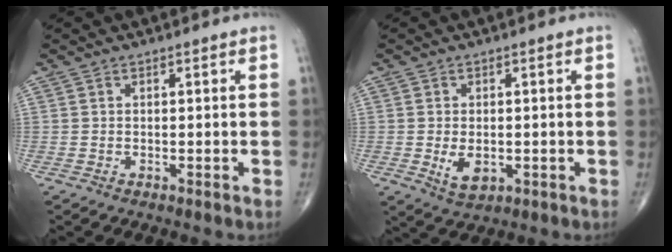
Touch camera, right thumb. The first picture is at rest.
{"total": 4.7, "force": [-0.9, 2.8, 3.7], "torque": [-0.055, -0.007, -0.007]}